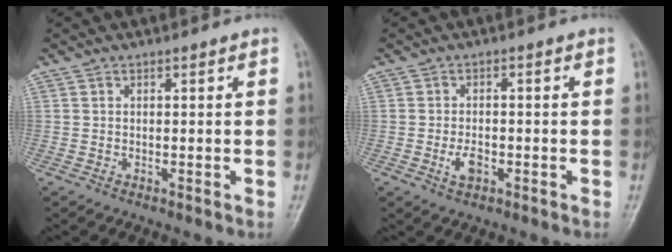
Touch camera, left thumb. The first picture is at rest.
{"total": 3.1, "force": [-1.2, 1.8, 2.2], "torque": [-0.039, 0.004, -0.021]}